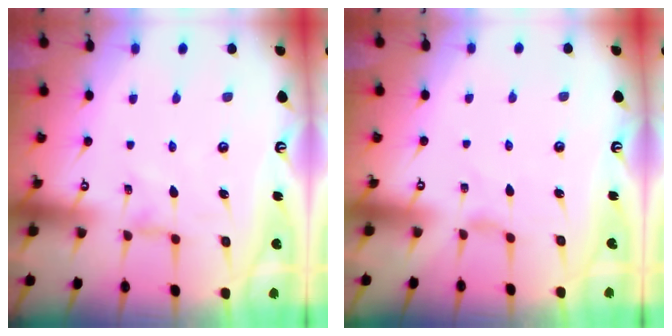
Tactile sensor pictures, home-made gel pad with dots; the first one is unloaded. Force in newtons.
{"total": 1.2, "press": 1.2, "slide": 0.3}